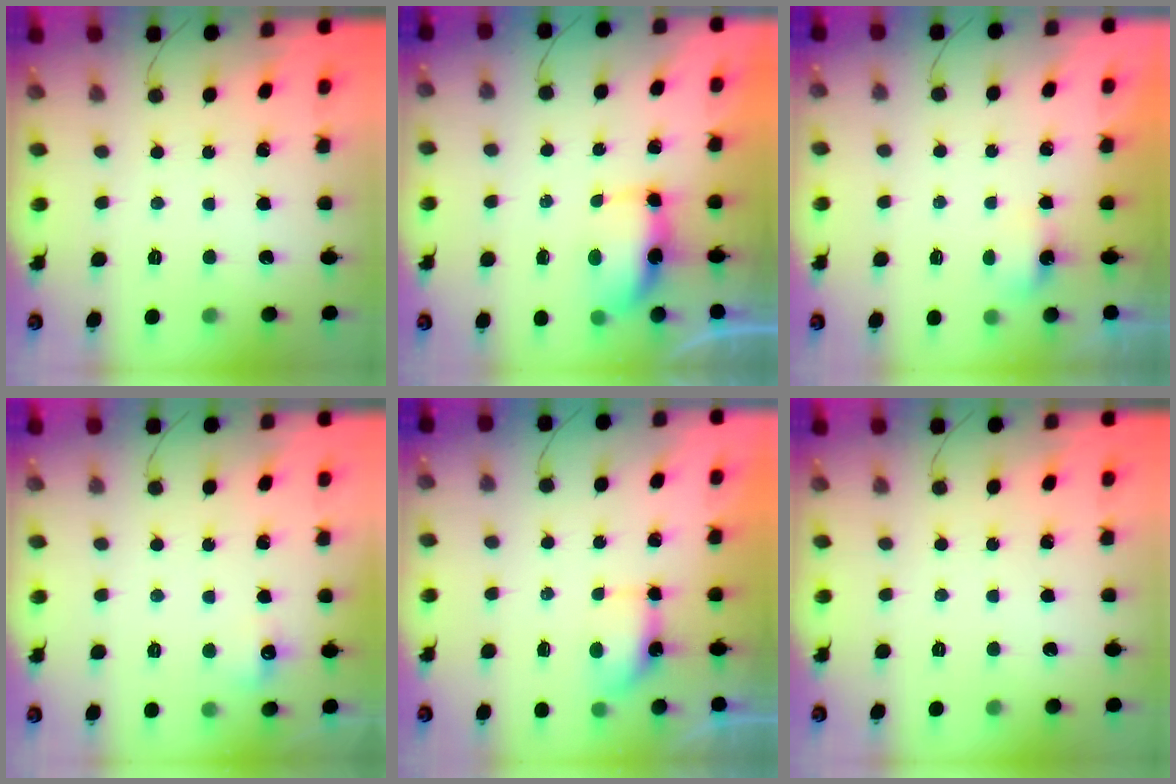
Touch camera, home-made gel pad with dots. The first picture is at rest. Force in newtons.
{"total": 6.1, "press": 6.0, "slide": 0.6}
{"total": 3.3, "press": 3.1, "slide": 1.1}
{"total": 4.9, "press": 4.8, "slide": 1.2}
{"total": 4.9, "press": 4.8, "slide": 0.7}
{"total": 0.0}